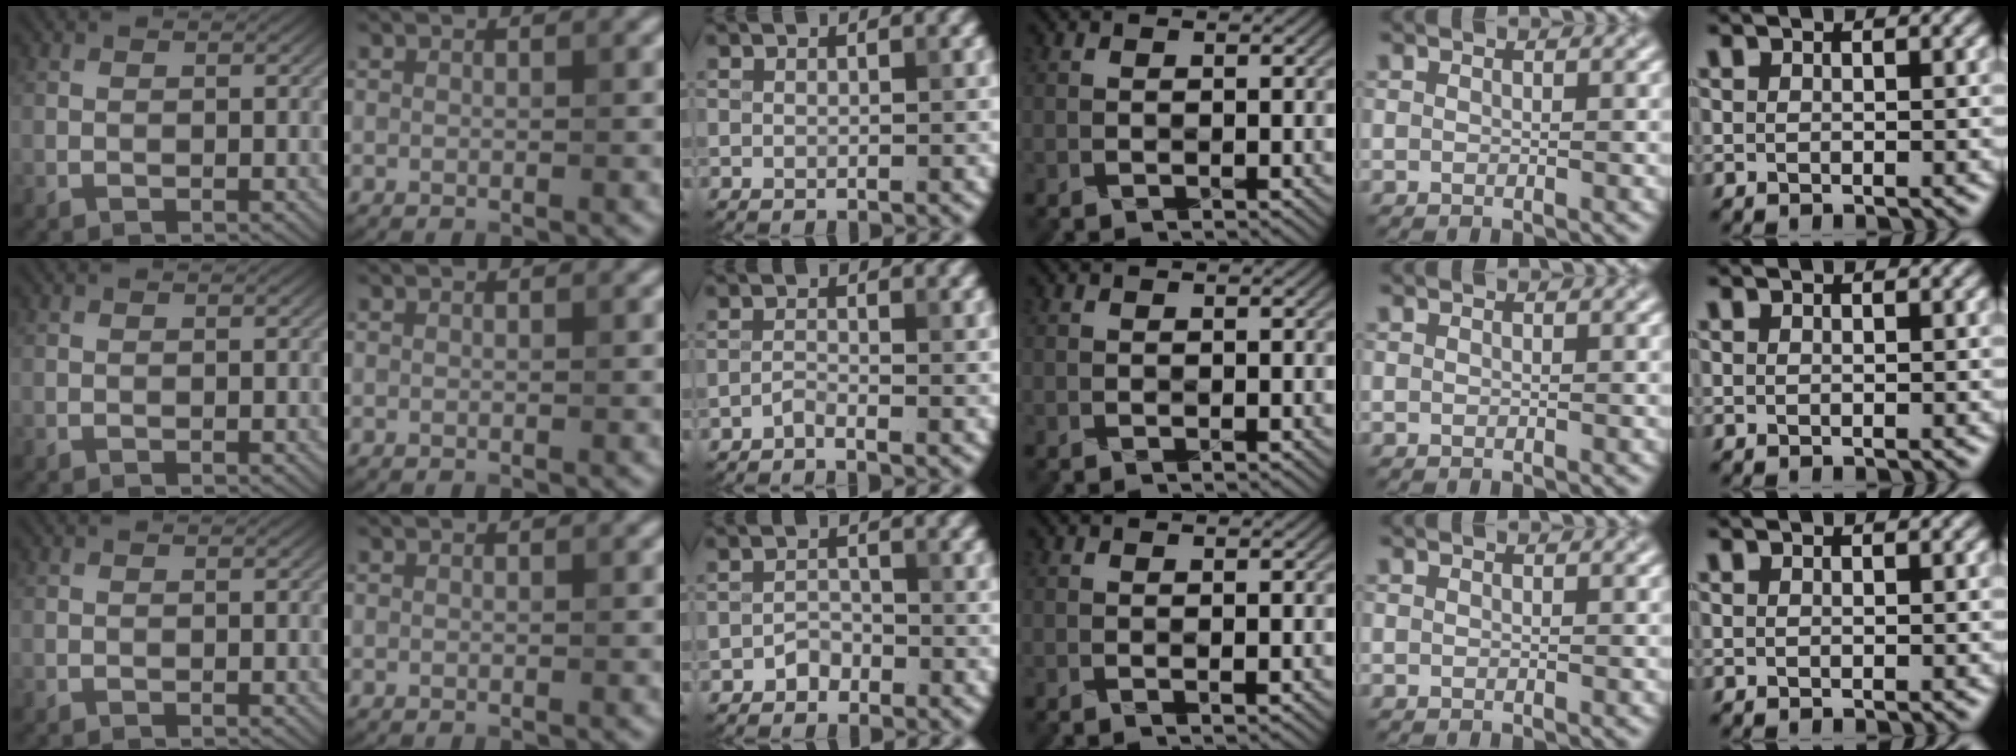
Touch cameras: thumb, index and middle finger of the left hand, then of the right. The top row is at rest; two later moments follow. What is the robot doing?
{"motion": "fold", "object": "aluminum foil"}